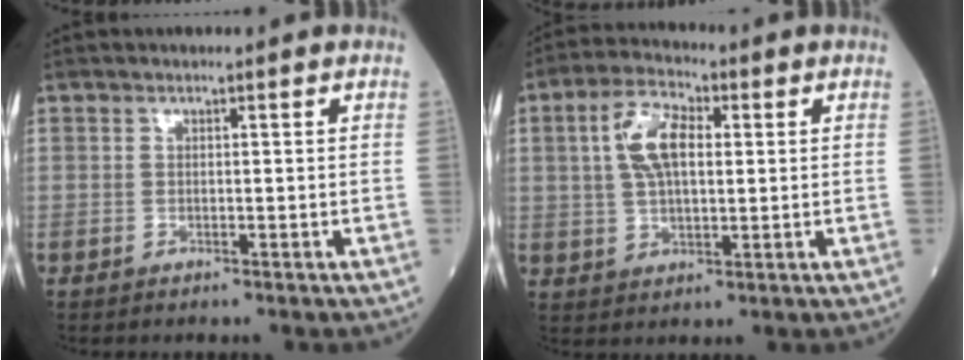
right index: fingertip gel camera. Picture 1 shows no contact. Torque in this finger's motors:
{"motor_torque": [0.33, 0.03, 0.19, 0.05]}